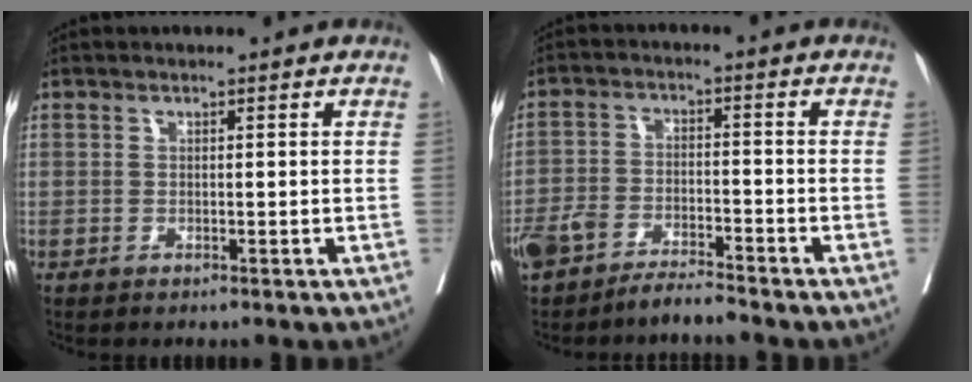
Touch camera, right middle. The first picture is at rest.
{"total": 5.9, "force": [-5.1, 1.3, 2.6], "torque": [-0.053, 0.002, -0.095]}